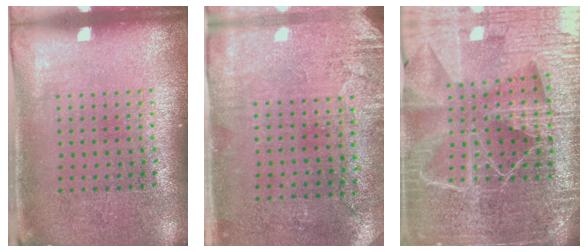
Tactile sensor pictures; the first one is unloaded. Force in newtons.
{"total": 2.8, "press": 2.4, "slide": 1.6}
{"total": 6.0, "press": 5.2, "slide": 2.8}